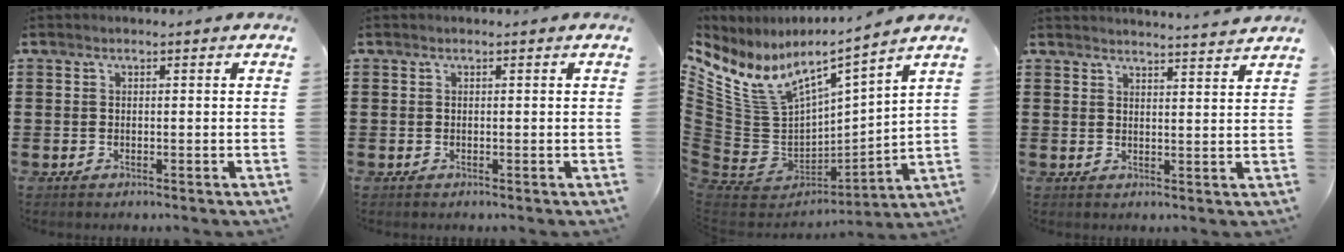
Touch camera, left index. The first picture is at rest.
{"total": 0.0}
{"total": 9.2, "force": [5.9, 4.0, 5.8], "torque": [-0.153, -0.059, 0.102]}
{"total": 2.9, "force": [2.9, -0.6, 0.2], "torque": [-0.006, -0.021, 0.050]}